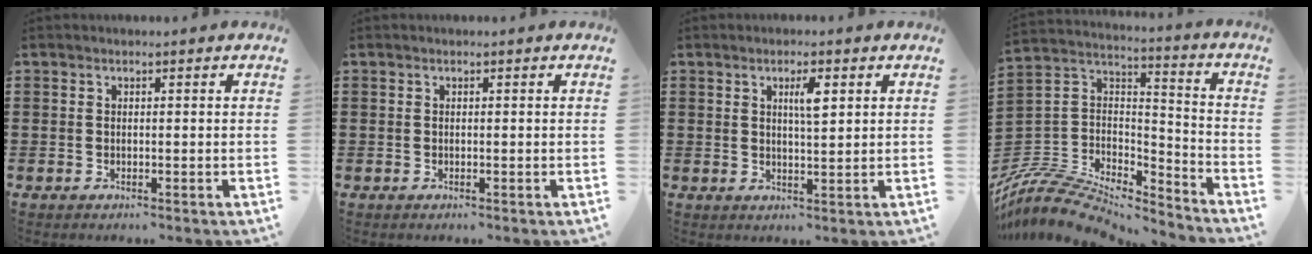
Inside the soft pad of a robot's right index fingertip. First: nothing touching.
{"total": 0.0}
{"total": 3.2, "force": [1.2, 0.7, 2.9], "torque": [-0.052, 0.003, 0.017]}
{"total": 8.9, "force": [-7.9, 3.1, 2.9], "torque": [-0.079, 0.003, -0.161]}